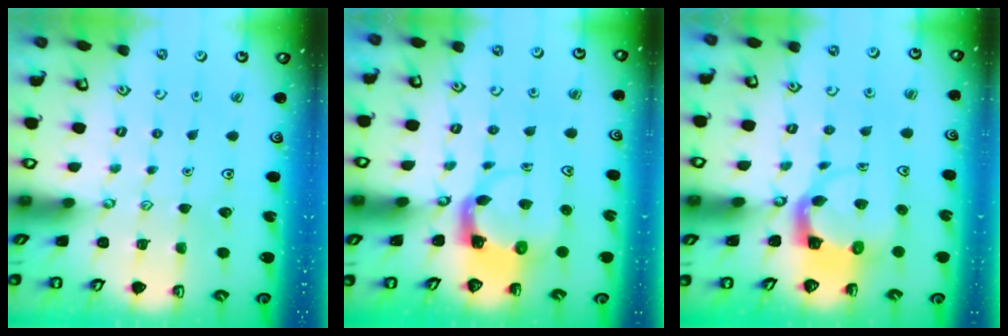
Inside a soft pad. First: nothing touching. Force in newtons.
{"total": 3.8, "press": 3.7, "slide": 0.7}
{"total": 3.7, "press": 3.6, "slide": 0.7}